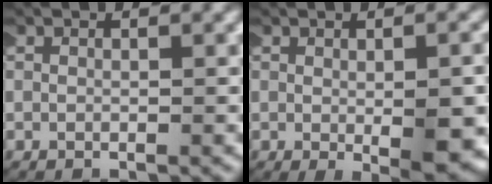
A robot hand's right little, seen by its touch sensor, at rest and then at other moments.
{"total": 3.6, "force": [-1.0, 0.9, 3.3], "torque": [-0.049, -0.009, -0.007]}